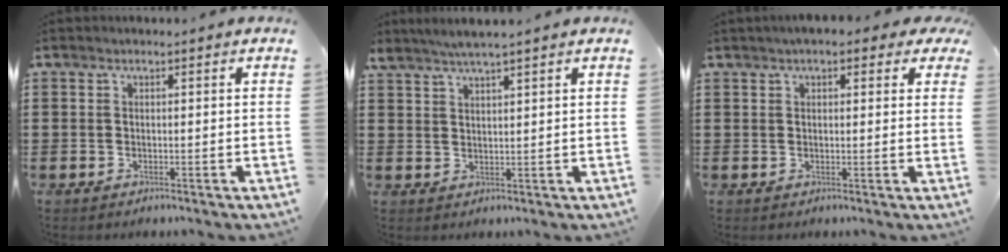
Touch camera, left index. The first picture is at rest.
{"total": 3.1, "force": [2.8, -0.3, 1.4], "torque": [-0.033, -0.003, 0.050]}
{"total": 2.4, "force": [1.8, 0.9, 1.5], "torque": [-0.027, 0.004, 0.029]}